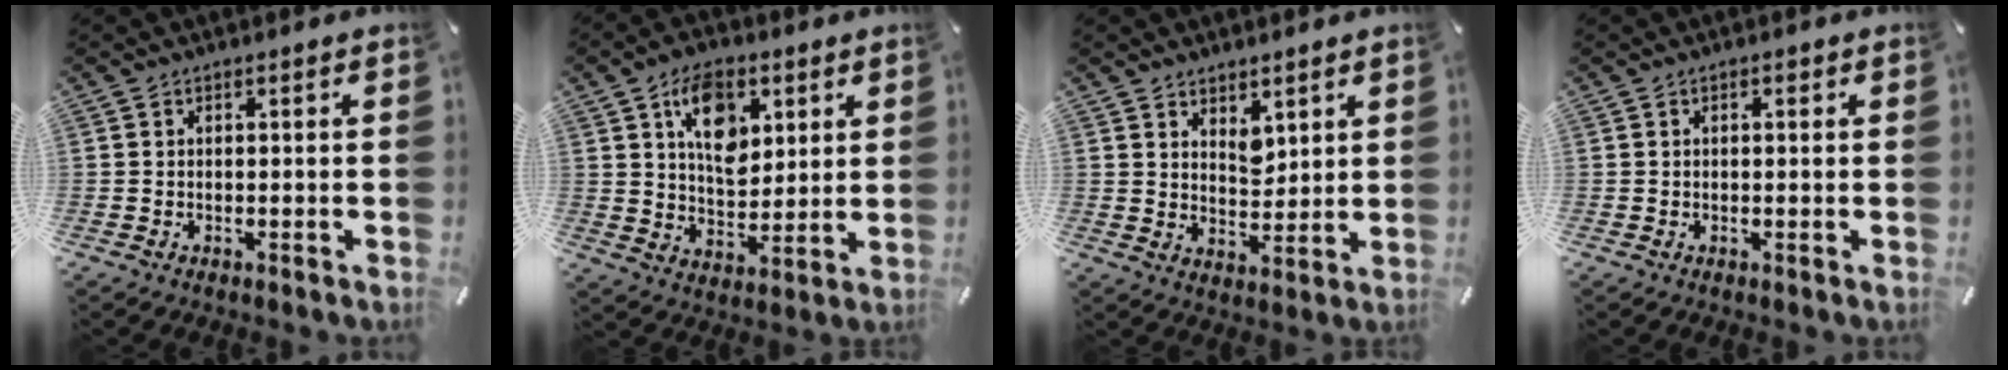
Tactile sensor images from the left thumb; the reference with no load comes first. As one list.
[{"total": 11.7, "force": [5.2, 7.8, 7.0], "torque": [-0.107, -0.005, 0.094]}, {"total": 5.0, "force": [3.6, 3.3, 1.3], "torque": [-0.005, -0.021, 0.061]}, {"total": 0.9, "force": [0.2, 0.5, 0.8], "torque": [-0.015, 0.005, 0.001]}]